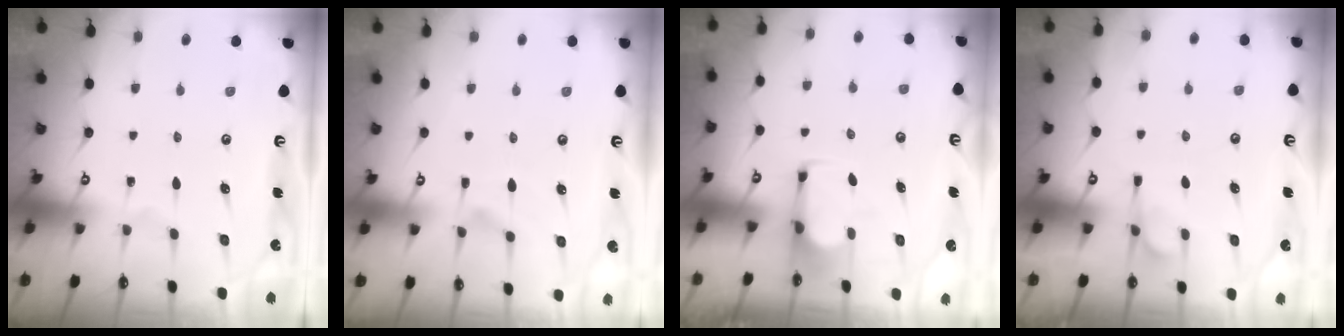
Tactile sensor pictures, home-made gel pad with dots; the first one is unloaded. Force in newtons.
{"total": 1.3, "press": 0.1, "slide": 1.3}
{"total": 2.3, "press": 2.2, "slide": 0.8}
{"total": 4.8, "press": 4.6, "slide": 1.3}